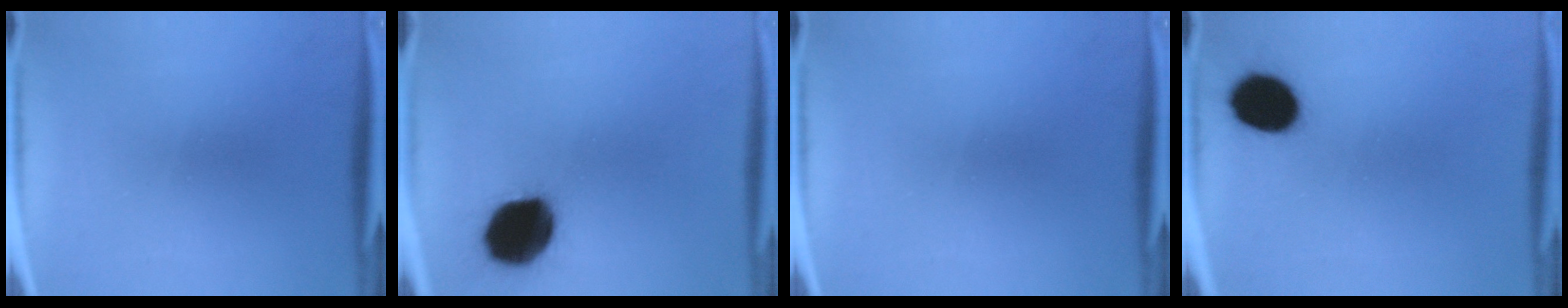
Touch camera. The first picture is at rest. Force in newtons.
{"total": 17.9}
{"total": 0.0}
{"total": 11.2}